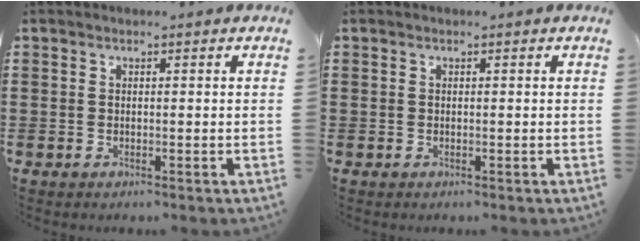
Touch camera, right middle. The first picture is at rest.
{"total": 0.0}